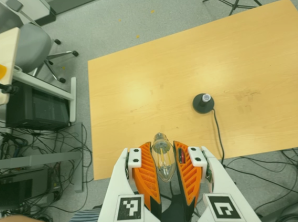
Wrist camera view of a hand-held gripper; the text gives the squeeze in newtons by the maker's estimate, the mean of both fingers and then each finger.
{"total": 21.5, "left": 24.6, "right": 18.3}